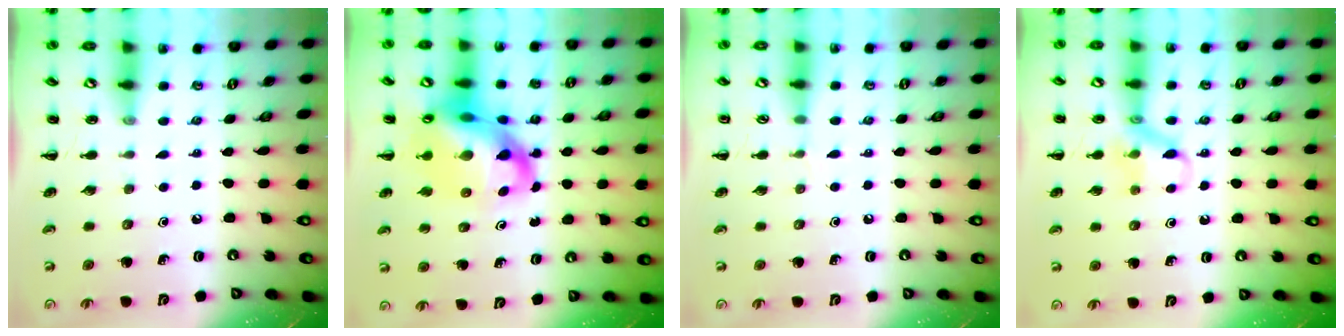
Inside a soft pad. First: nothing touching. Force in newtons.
{"total": 16.5, "press": 15.9, "slide": 4.3}
{"total": 2.9, "press": 2.7, "slide": 1.1}
{"total": 9.9, "press": 9.9, "slide": 1.1}